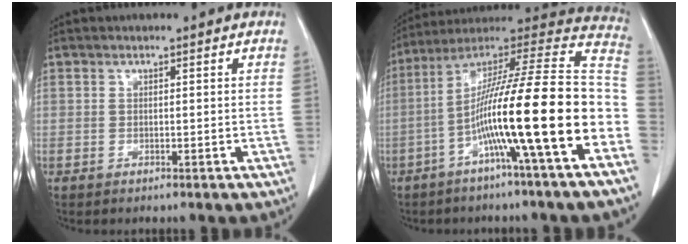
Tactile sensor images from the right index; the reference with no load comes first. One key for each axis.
{"total": 22.7, "fx": -6.8, "fy": -0.4, "fz": 21.6, "tx": -0.323, "ty": 0.007, "tz": -0.126}